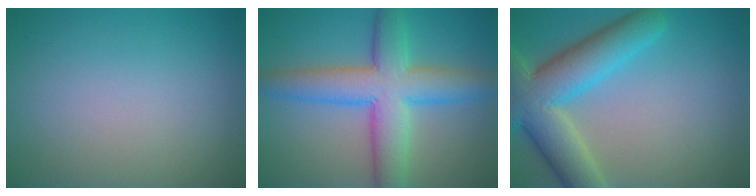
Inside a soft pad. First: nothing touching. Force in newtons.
{"total": 8.3, "press": 8.3, "slide": 0.1}
{"total": 8.9, "press": 8.9, "slide": 0.5}